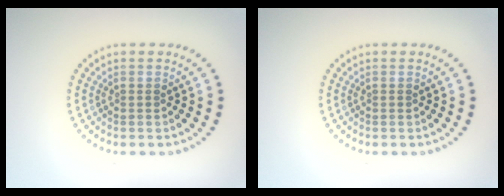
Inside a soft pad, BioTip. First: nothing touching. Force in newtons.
{"total": 0.0}